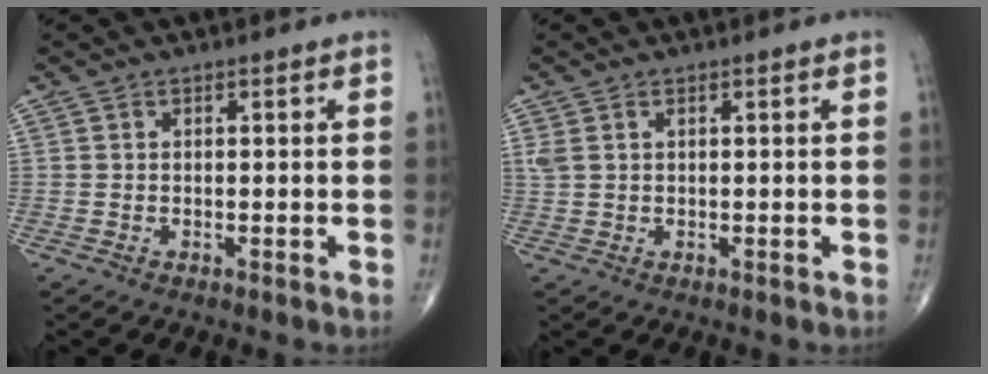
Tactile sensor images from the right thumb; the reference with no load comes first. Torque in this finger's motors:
{"motor_torque": [-0.05, -0.02, 0.27, 0.21, 0.03]}